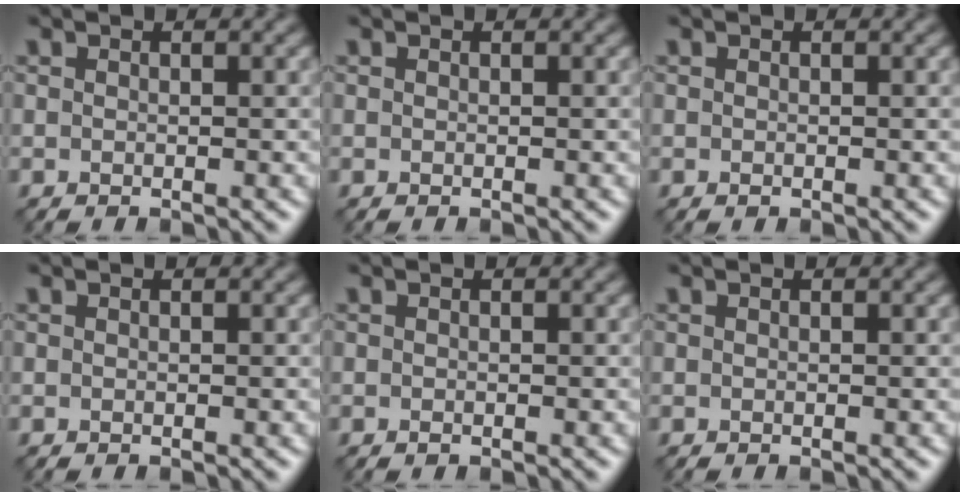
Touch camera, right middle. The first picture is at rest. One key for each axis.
{"total": 0.0}
{"total": 0.0}
{"total": 0.0}
{"total": 0.0}
{"total": 0.0}